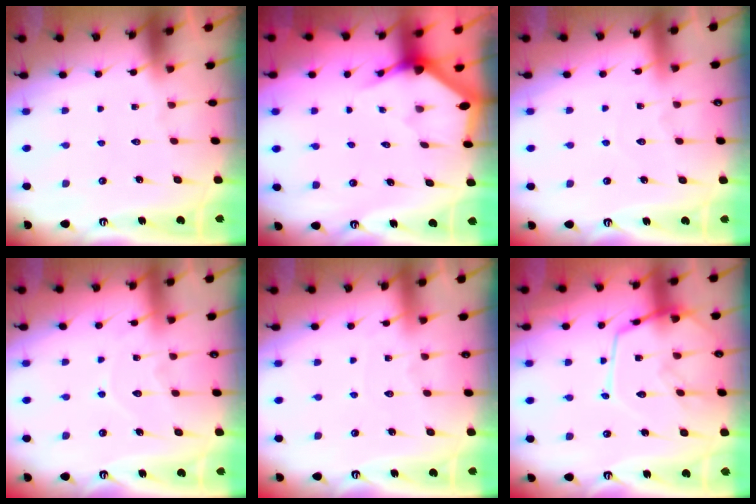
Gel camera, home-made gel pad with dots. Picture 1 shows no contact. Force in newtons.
{"total": 3.0, "press": 3.0, "slide": 0.1}
{"total": 3.2, "press": 3.2, "slide": 0.5}
{"total": 7.7, "press": 7.6, "slide": 0.7}
{"total": 2.7, "press": 2.7, "slide": 0.1}
{"total": 14.3, "press": 14.3, "slide": 1.1}